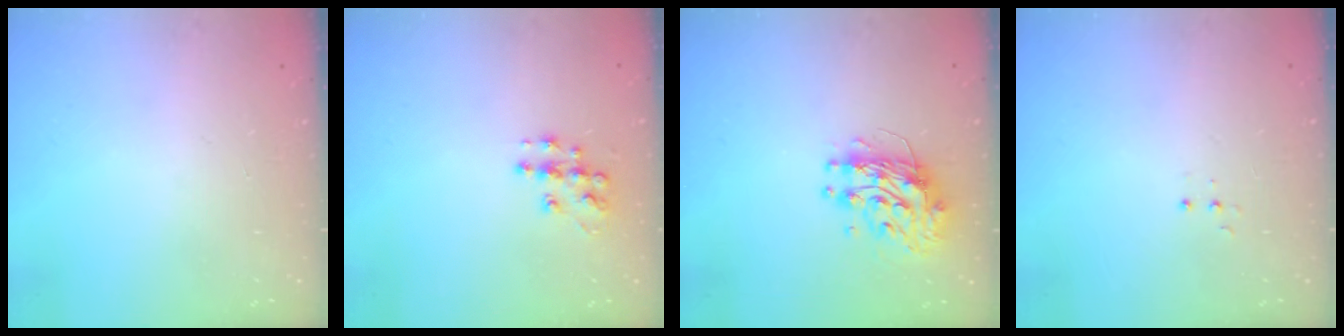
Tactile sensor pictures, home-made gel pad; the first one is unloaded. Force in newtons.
{"total": 9.4, "press": 9.4, "slide": 0.5}
{"total": 10.2, "press": 10.2, "slide": 0.8}
{"total": 3.1, "press": 3.0, "slide": 0.8}